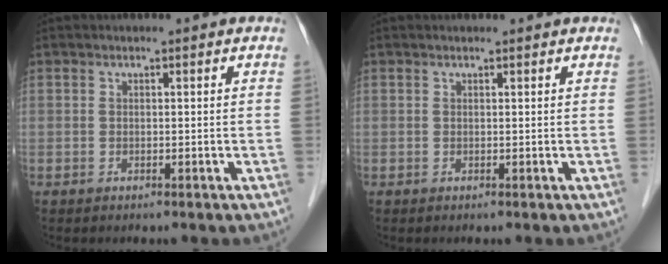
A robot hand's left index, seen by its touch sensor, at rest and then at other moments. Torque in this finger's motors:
{"motor_torque": [0.05, -0.12, -0.07, 0.00]}